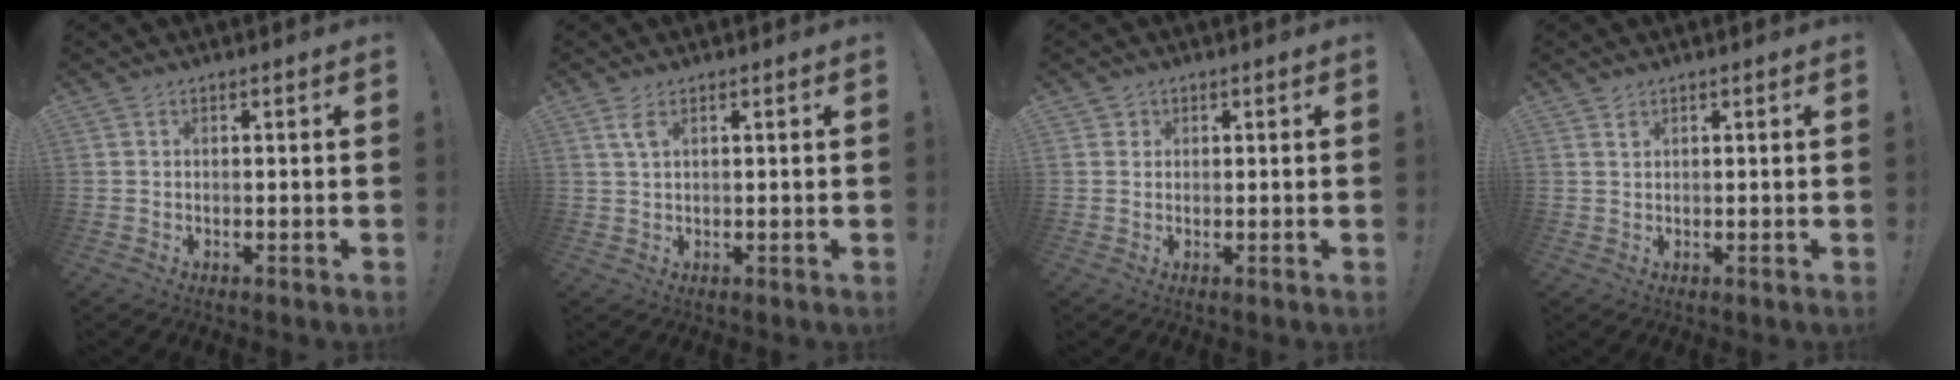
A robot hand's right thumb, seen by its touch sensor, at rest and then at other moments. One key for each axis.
{"total": 3.3, "fx": 1.5, "fy": 1.2, "fz": 2.8, "tx": -0.051, "ty": -0.001, "tz": 0.025}
{"total": 1.3, "fx": 0.7, "fy": 1.1, "fz": 0.2, "tx": 0.001, "ty": 0.000, "tz": 0.012}
{"total": 1.1, "fx": 0.8, "fy": 0.5, "fz": 0.6, "tx": 0.001, "ty": -0.005, "tz": 0.013}